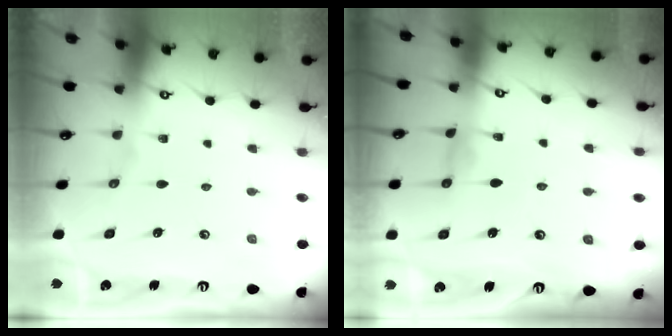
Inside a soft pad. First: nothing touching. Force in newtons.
{"total": 0.7, "press": 0.4, "slide": 0.5}